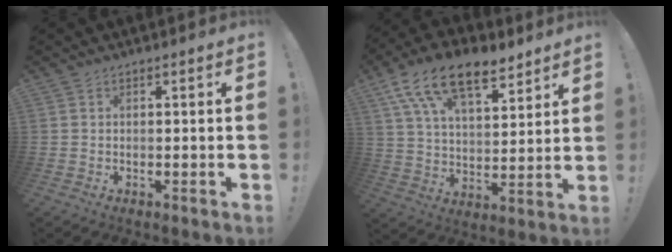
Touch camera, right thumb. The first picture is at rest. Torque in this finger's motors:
{"motor_torque": [0.16, 2.43, 0.32, 0.26, 0.11]}